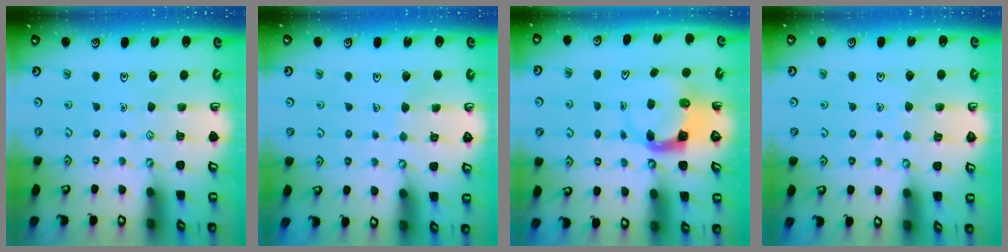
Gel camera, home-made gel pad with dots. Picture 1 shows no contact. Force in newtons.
{"total": 2.2, "press": 2.2, "slide": 0.1}
{"total": 3.9, "press": 3.9, "slide": 0.6}
{"total": 3.2, "press": 3.2, "slide": 0.2}